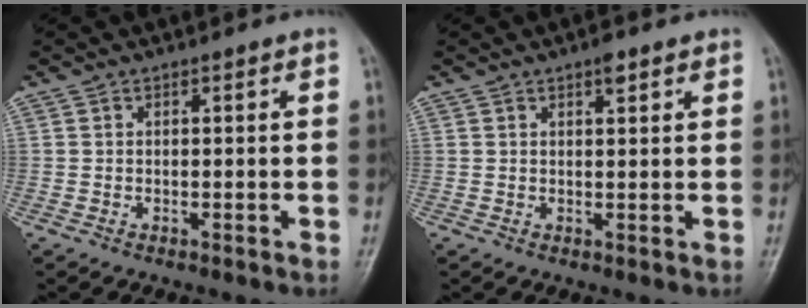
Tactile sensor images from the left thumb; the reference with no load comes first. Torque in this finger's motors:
{"motor_torque": [0.56, 0.22, 0.19, -0.31, 0.01]}